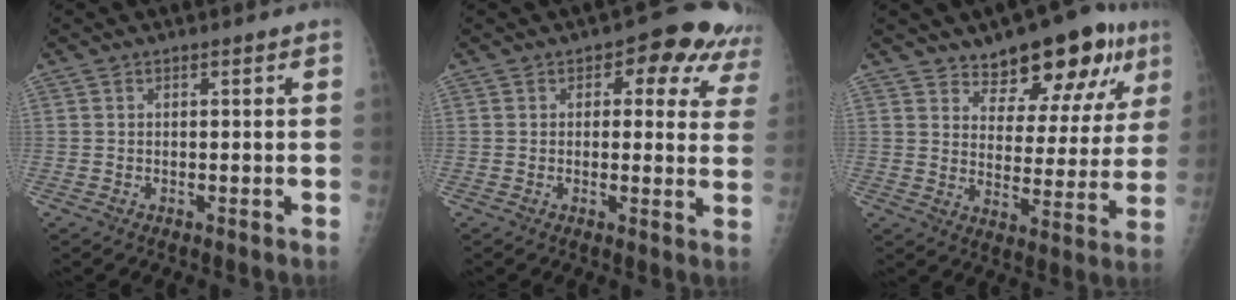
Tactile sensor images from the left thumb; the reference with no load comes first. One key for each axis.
{"total": 11.3, "fx": 5.7, "fy": 6.3, "fz": 7.4, "tx": -0.030, "ty": -0.016, "tz": 0.049}
{"total": 15.2, "fx": 9.9, "fy": 7.1, "fz": 9.2, "tx": -0.067, "ty": -0.047, "tz": 0.144}